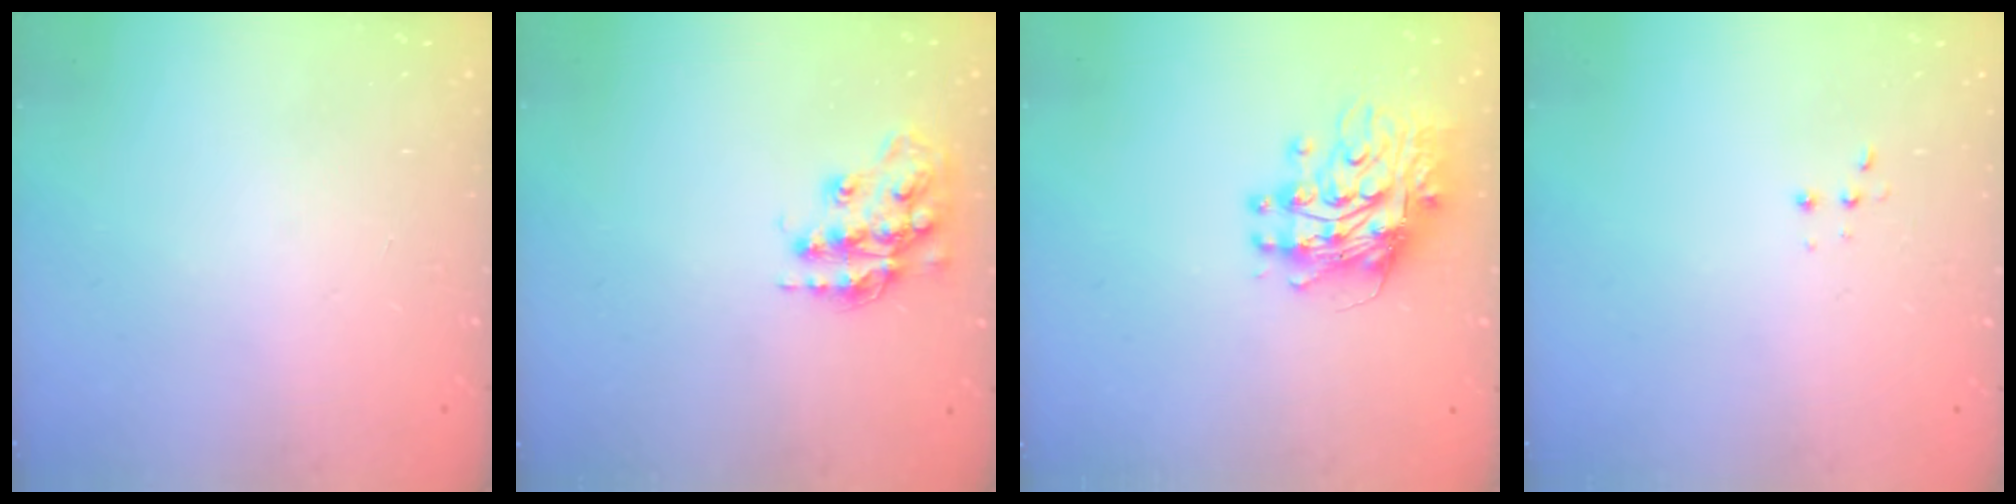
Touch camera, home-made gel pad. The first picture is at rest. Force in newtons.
{"total": 16.0, "press": 16.0, "slide": 1.2}
{"total": 12.0, "press": 11.9, "slide": 1.1}
{"total": 2.7, "press": 2.7, "slide": 0.5}